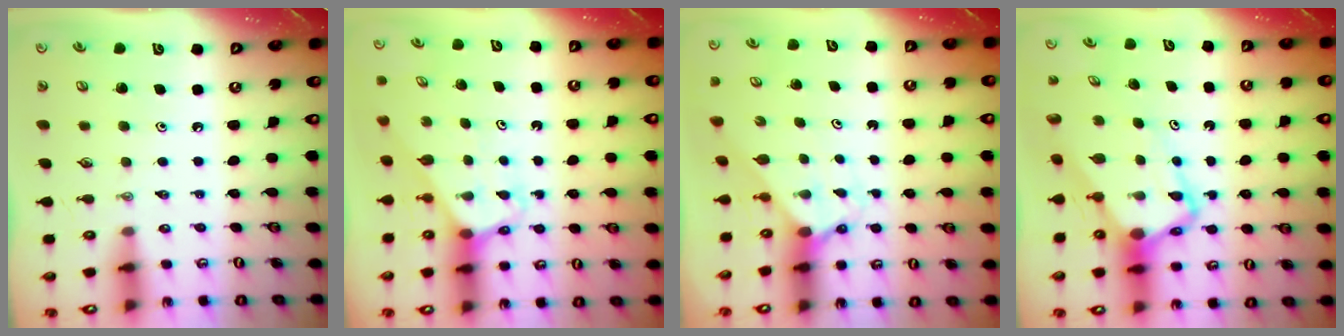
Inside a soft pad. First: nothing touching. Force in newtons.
{"total": 3.2, "press": 3.2, "slide": 0.2}
{"total": 1.9, "press": 1.9, "slide": 0.2}
{"total": 8.4, "press": 8.4, "slide": 0.9}